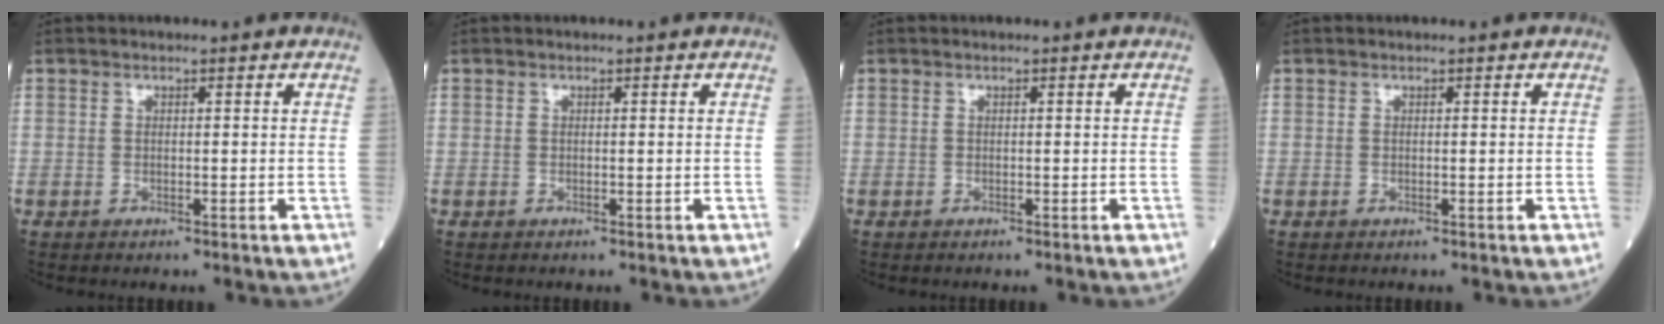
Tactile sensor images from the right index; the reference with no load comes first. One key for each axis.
{"total": 0.0}
{"total": 0.0}
{"total": 0.0}